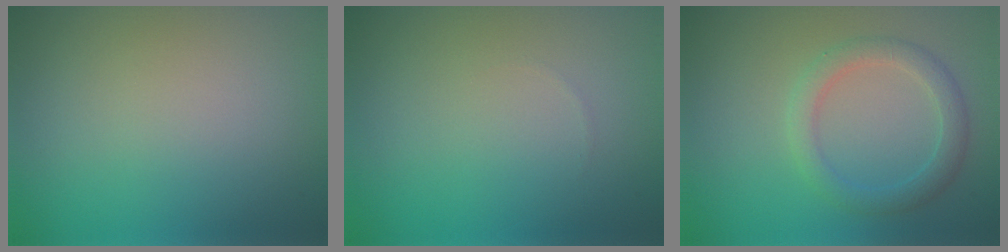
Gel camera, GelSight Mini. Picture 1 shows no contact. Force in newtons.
{"total": 0.0}
{"total": 2.7, "press": 2.7, "slide": 0.1}